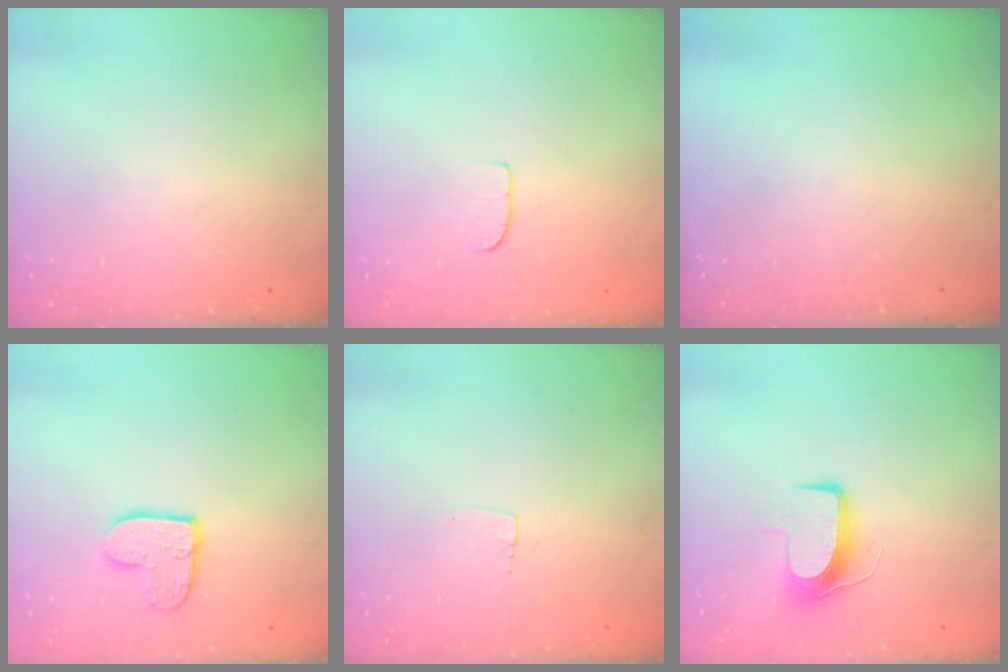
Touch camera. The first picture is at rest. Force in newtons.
{"total": 5.0, "press": 4.9, "slide": 0.4}
{"total": 0.0}
{"total": 9.4, "press": 9.3, "slide": 0.7}
{"total": 2.3, "press": 2.3, "slide": 0.1}
{"total": 9.4, "press": 9.4, "slide": 0.3}